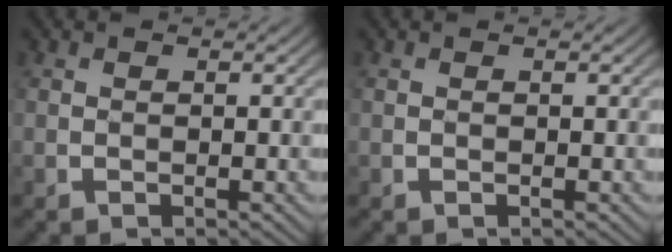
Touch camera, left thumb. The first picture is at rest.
{"total": 0.0}